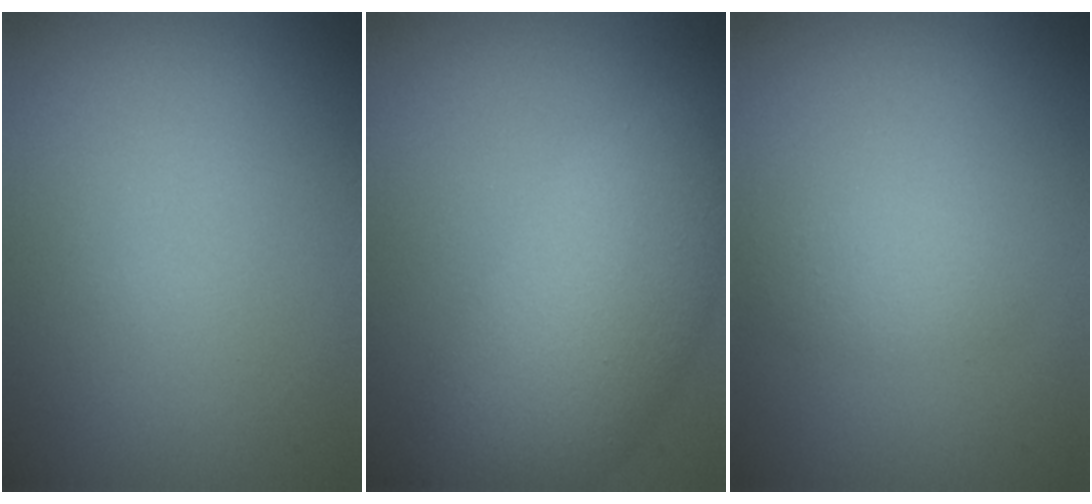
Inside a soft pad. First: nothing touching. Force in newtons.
{"total": 7.2, "press": 7.2, "slide": 0.2}
{"total": 1.4, "press": 1.4, "slide": 0.1}